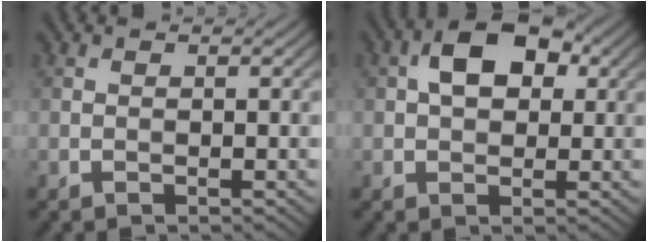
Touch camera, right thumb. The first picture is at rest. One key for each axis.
{"total": 6.4, "fx": 1.7, "fy": 4.1, "fz": 4.6, "tx": -0.077, "ty": 0.011, "tz": 0.019}